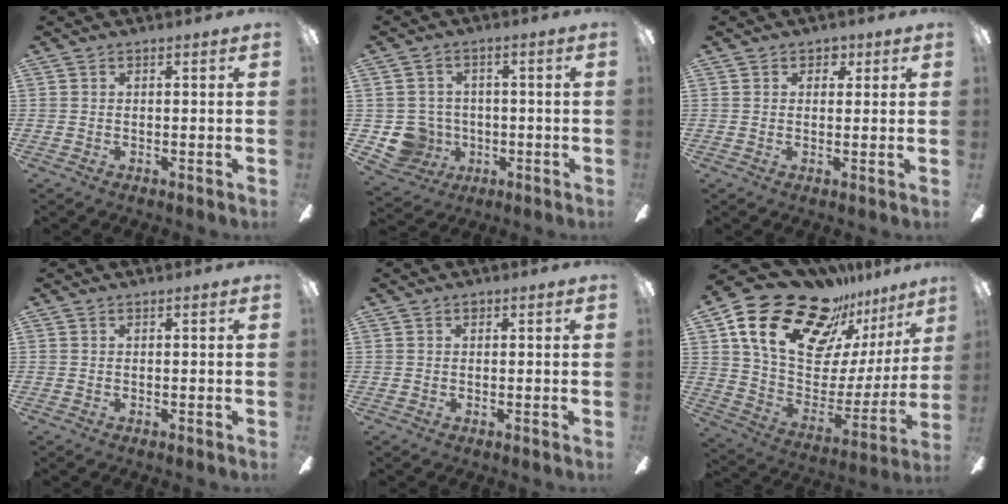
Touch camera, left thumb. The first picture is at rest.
{"total": 8.0, "force": [-1.3, 7.7, 1.5], "torque": [-0.061, 0.008, -0.017]}
{"total": 2.5, "force": [1.4, 1.9, 0.9], "torque": [0.003, -0.002, 0.020]}
{"total": 0.0}
{"total": 0.5, "force": [0.2, 0.4, 0.2], "torque": [-0.005, 0.004, 0.004]}
{"total": 27.9, "force": [18.1, 15.3, 14.8], "torque": [-0.251, -0.106, 0.341]}